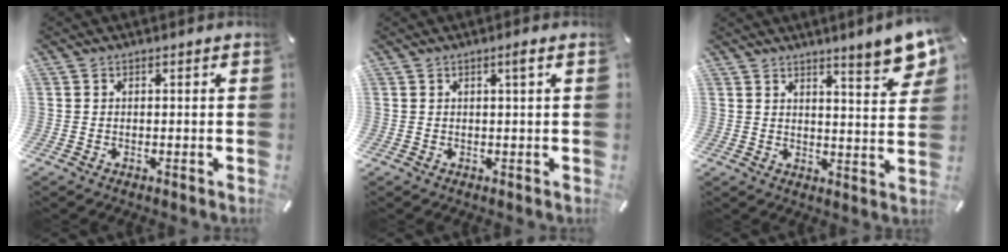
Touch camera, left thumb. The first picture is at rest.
{"total": 1.7, "force": [0.7, -0.1, 1.6], "torque": [-0.031, -0.001, 0.010]}
{"total": 7.9, "force": [6.1, 0.7, 5.0], "torque": [-0.070, -0.046, 0.100]}